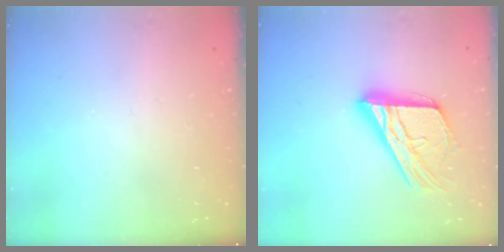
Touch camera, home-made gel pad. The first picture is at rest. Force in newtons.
{"total": 20.4, "press": 20.4, "slide": 1.8}